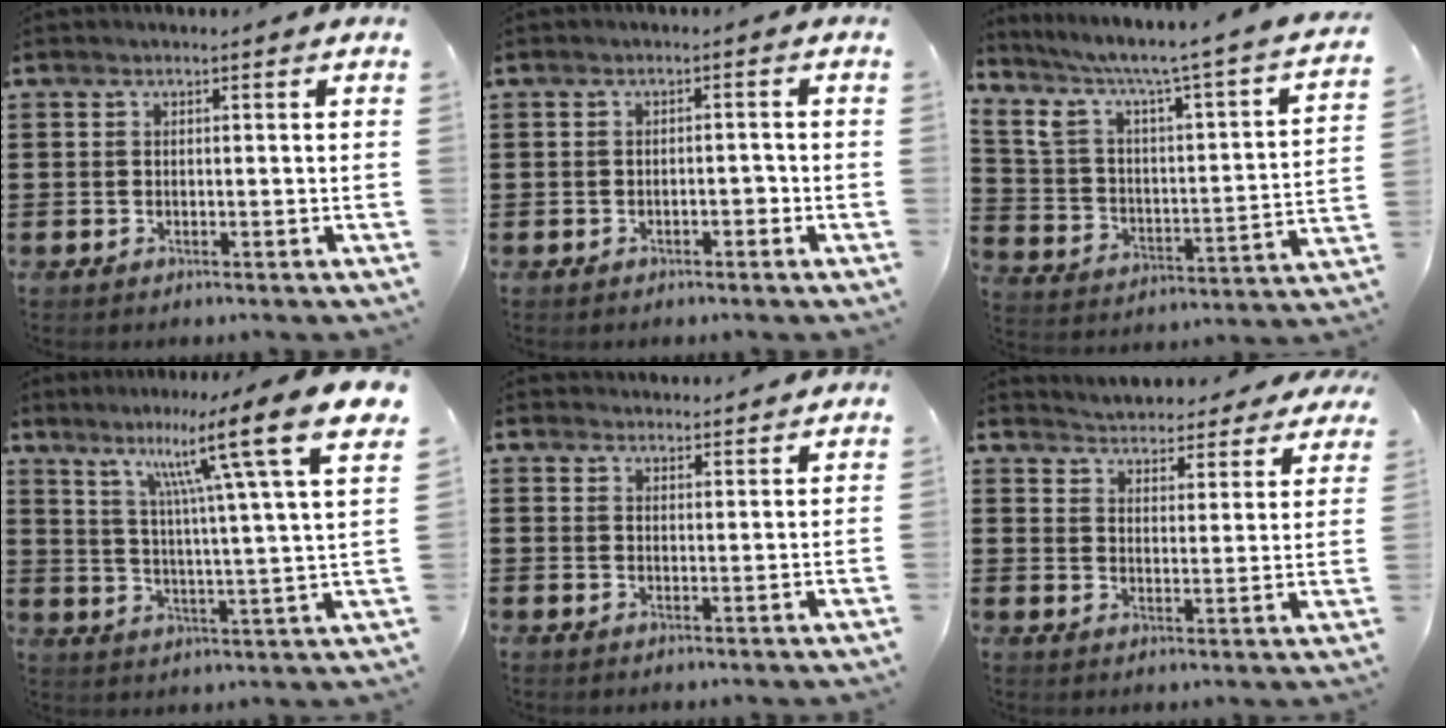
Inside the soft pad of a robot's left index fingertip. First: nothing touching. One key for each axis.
{"total": 1.5, "fx": -0.9, "fy": 0.6, "fz": 1.0, "tx": -0.022, "ty": 0.002, "tz": -0.021}
{"total": 3.6, "fx": 1.8, "fy": 0.8, "fz": 3.0, "tx": -0.070, "ty": -0.032, "tz": 0.018}
{"total": 13.4, "fx": 9.1, "fy": 0.3, "fz": 9.9, "tx": -0.177, "ty": -0.054, "tz": 0.134}
{"total": 2.4, "fx": 2.4, "fy": 0.1, "fz": -0.2, "tx": -0.002, "ty": -0.006, "tz": 0.047}
{"total": 4.5, "fx": 4.5, "fy": 0.0, "fz": -0.1, "tx": -0.022, "ty": -0.030, "tz": 0.077}